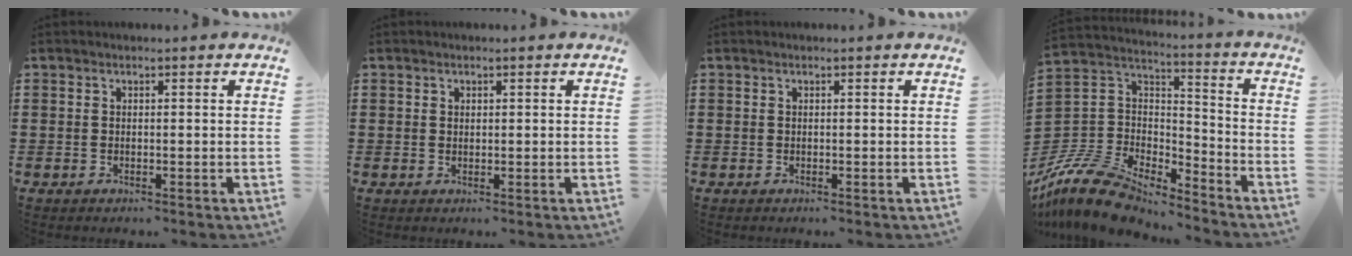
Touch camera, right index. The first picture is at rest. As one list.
[{"total": 0.6, "force": [0.4, 0.5, 0.1], "torque": [-0.003, 0.003, 0.008]}, {"total": 0.0}, {"total": 11.5, "force": [-10.4, 3.4, 3.6], "torque": [-0.104, 0.009, -0.214]}]